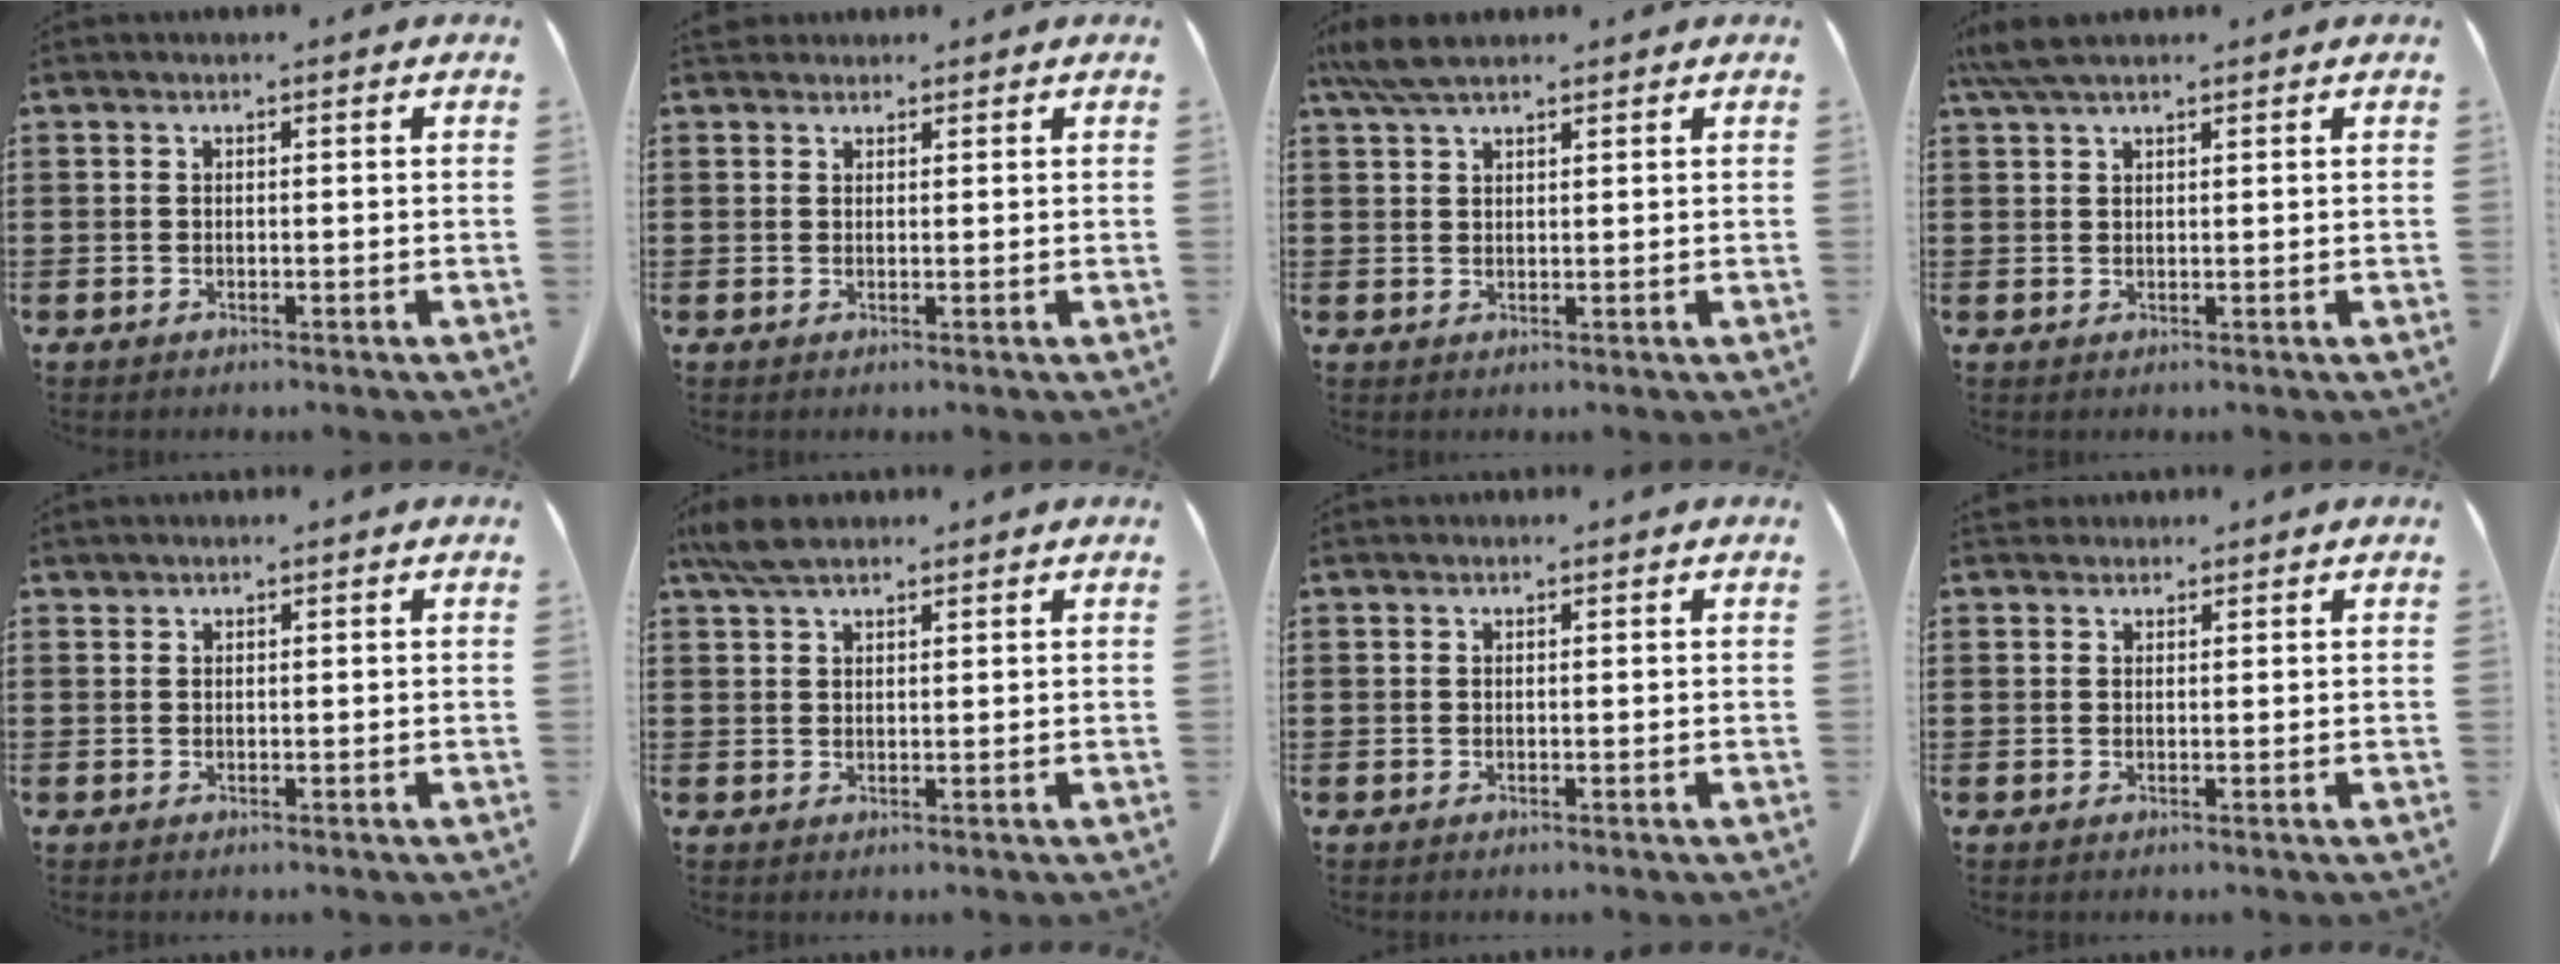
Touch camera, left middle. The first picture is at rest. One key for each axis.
{"total": 1.7, "fx": 1.6, "fy": 0.7, "fz": 0.2, "tx": -0.010, "ty": 0.002, "tz": 0.033}
{"total": 4.7, "fx": 3.6, "fy": 1.1, "fz": 2.9, "tx": -0.065, "ty": 0.000, "tz": 0.068}
{"total": 4.1, "fx": 3.0, "fy": 0.9, "fz": 2.6, "tx": -0.060, "ty": 0.001, "tz": 0.059}
{"total": 0.5, "fx": 0.5, "fy": 0.1, "fz": 0.0, "tx": -0.002, "ty": 0.000, "tz": 0.011}
{"total": 4.4, "fx": 3.3, "fy": 1.3, "fz": 2.6, "tx": -0.060, "ty": 0.001, "tz": 0.063}
{"total": 0.0}
{"total": 1.5, "fx": 1.4, "fy": 0.6, "fz": 0.2, "tx": -0.008, "ty": 0.001, "tz": 0.029}